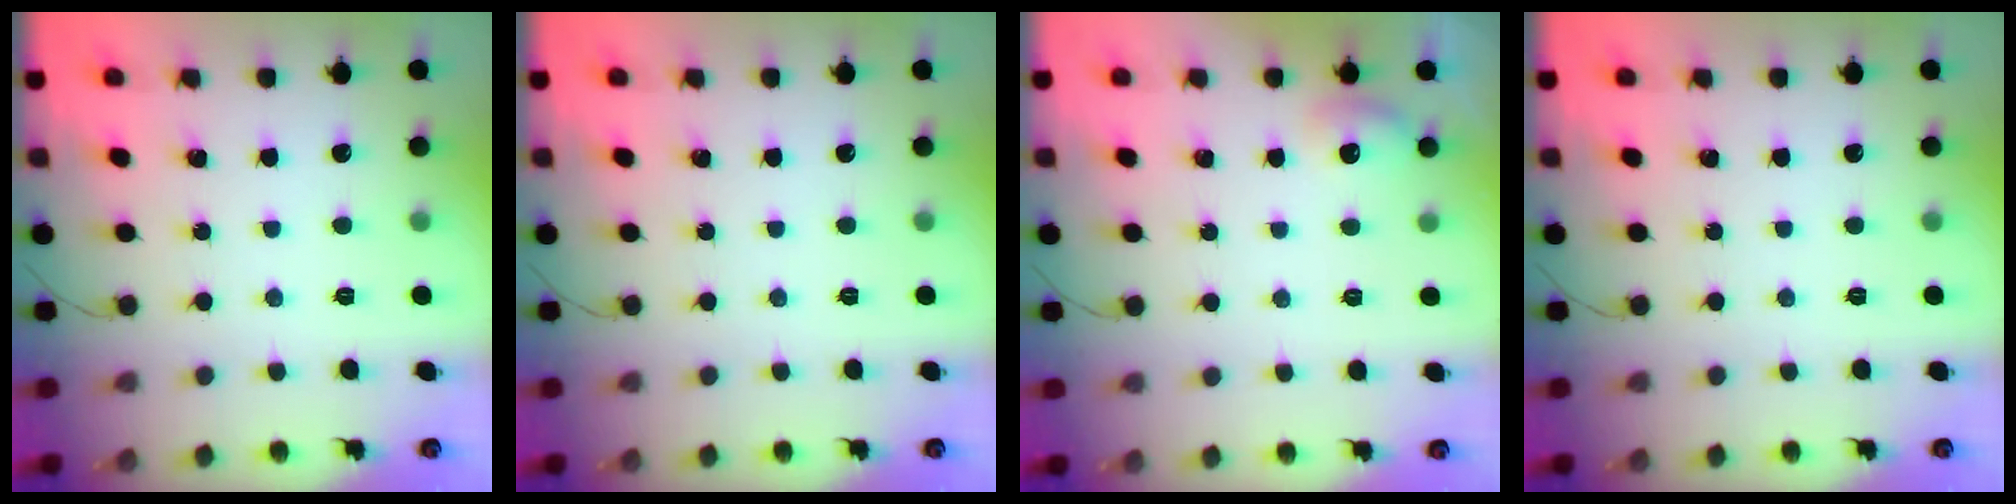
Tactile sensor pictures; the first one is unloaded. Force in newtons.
{"total": 0.0}
{"total": 5.6, "press": 5.5, "slide": 1.4}
{"total": 0.0}